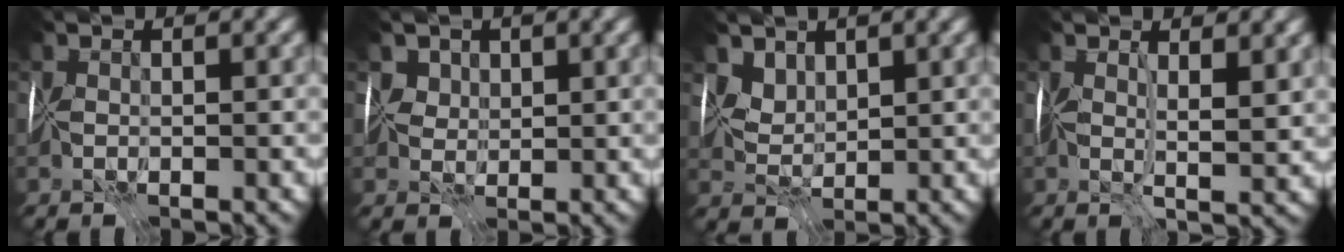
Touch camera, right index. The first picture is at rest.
{"total": 2.3, "force": [2.0, 1.1, 0.0], "torque": [0.000, -0.006, 0.039]}
{"total": 2.4, "force": [2.3, 0.5, 0.0], "torque": [-0.001, -0.018, 0.068]}
{"total": 2.6, "force": [1.7, 0.0, 2.0], "torque": [-0.028, -0.007, 0.034]}